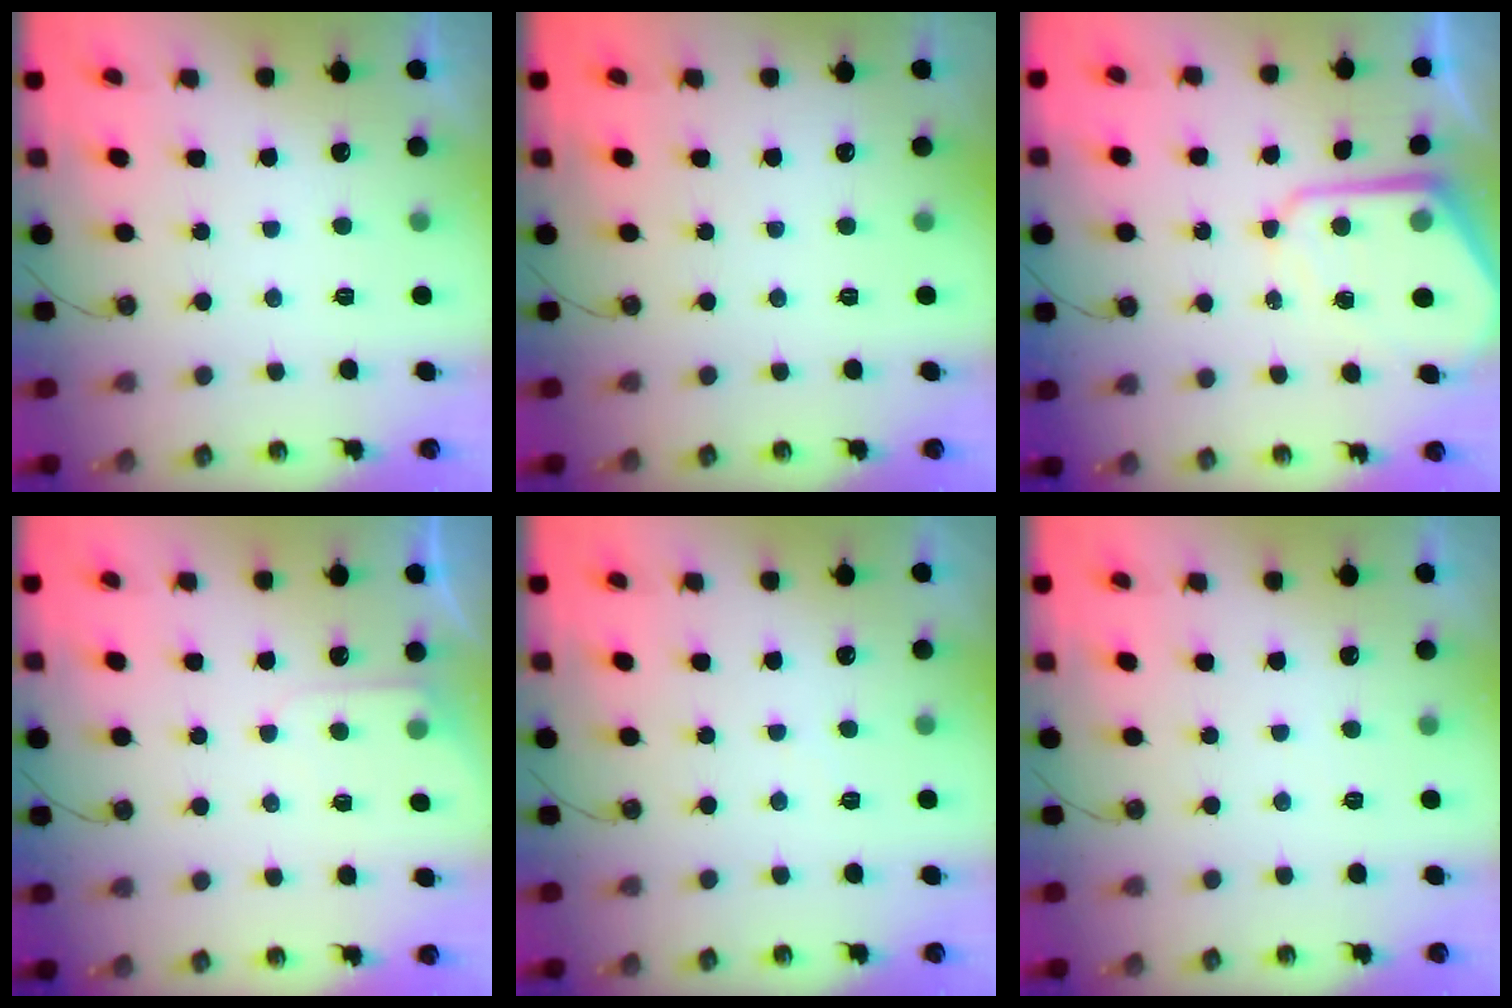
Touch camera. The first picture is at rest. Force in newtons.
{"total": 0.0}
{"total": 9.6, "press": 9.6, "slide": 0.9}
{"total": 4.7, "press": 4.6, "slide": 0.6}
{"total": 2.6, "press": 2.6, "slide": 0.4}
{"total": 2.9, "press": 2.9, "slide": 0.5}